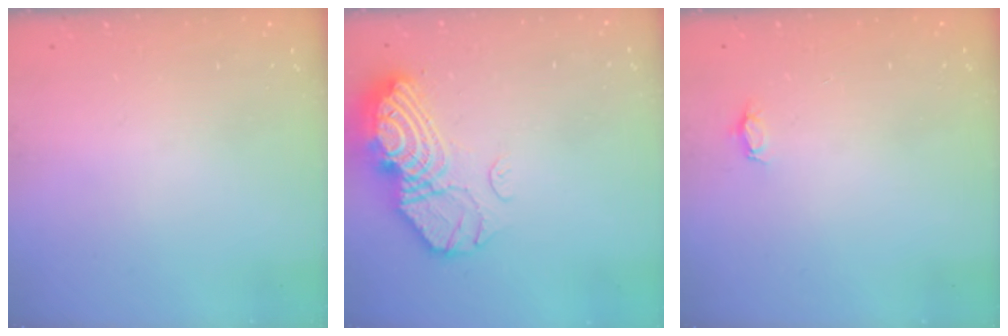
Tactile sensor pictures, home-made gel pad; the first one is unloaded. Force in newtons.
{"total": 17.3, "press": 16.3, "slide": 5.7}
{"total": 2.8, "press": 2.8, "slide": 0.4}